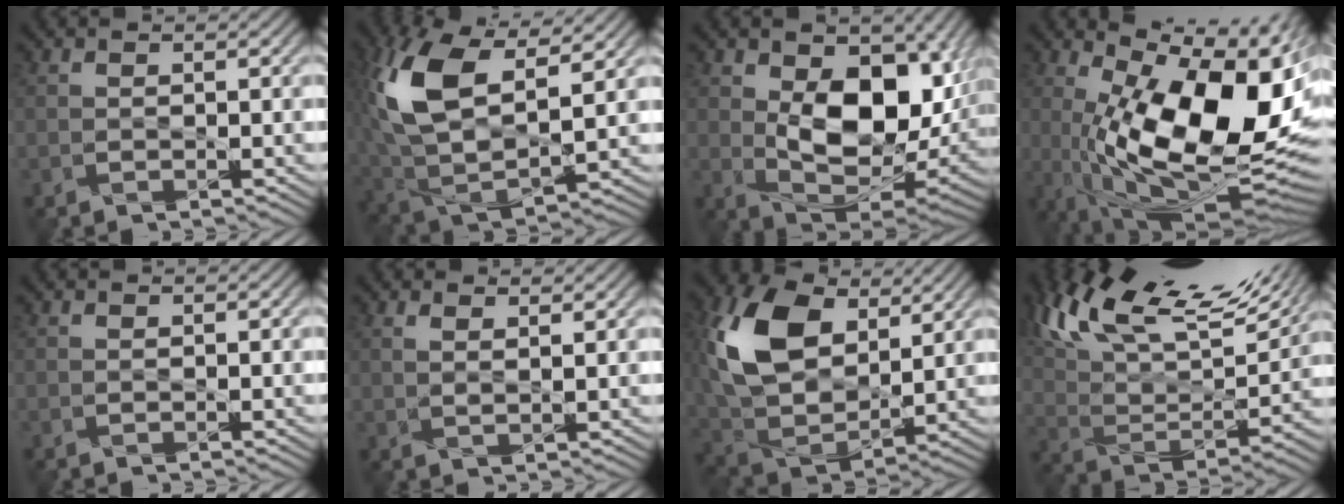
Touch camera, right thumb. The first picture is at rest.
{"total": 15.5, "force": [4.6, 8.3, 12.2], "torque": [-0.305, 0.003, 0.093]}
{"total": 14.4, "force": [2.4, 8.7, 11.2], "torque": [-0.186, -0.012, 0.044]}
{"total": 19.3, "force": [0.3, 8.3, 17.4], "torque": [-0.271, -0.015, 0.005]}
{"total": 0.0}
{"total": 2.2, "force": [1.7, 0.4, 1.3], "torque": [-0.017, -0.004, 0.027]}
{"total": 15.7, "force": [5.5, 9.8, 10.9], "torque": [-0.276, 0.016, 0.106]}
{"total": 19.9, "force": [14.1, 7.0, 12.2], "torque": [-0.274, 0.054, 0.207]}